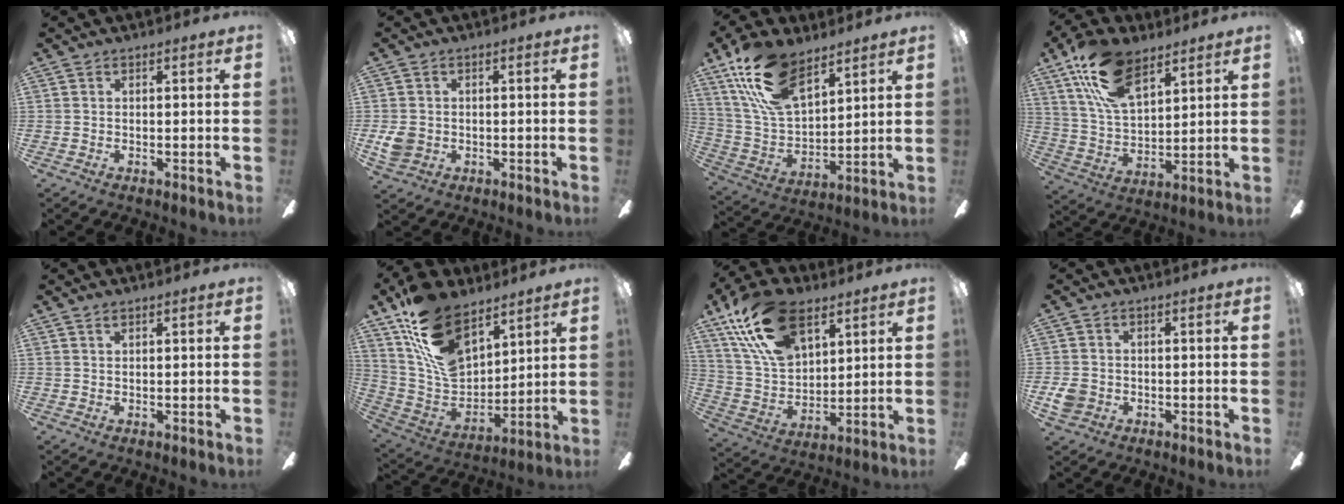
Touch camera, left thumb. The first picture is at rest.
{"total": 4.9, "force": [-0.5, 4.2, 2.5], "torque": [-0.049, 0.005, -0.009]}
{"total": 19.4, "force": [11.9, 9.8, 11.7], "torque": [-0.249, -0.042, 0.218]}
{"total": 18.0, "force": [10.8, 9.2, 11.1], "torque": [-0.214, -0.030, 0.195]}
{"total": 1.2, "force": [0.8, 0.6, 0.7], "torque": [-0.016, 0.003, 0.014]}
{"total": 20.0, "force": [12.1, 11.4, 11.2], "torque": [-0.221, -0.068, 0.226]}
{"total": 21.4, "force": [12.2, 12.0, 12.9], "torque": [-0.262, -0.038, 0.222]}
{"total": 4.1, "force": [-1.0, 3.4, 2.0], "torque": [-0.039, 0.003, -0.021]}